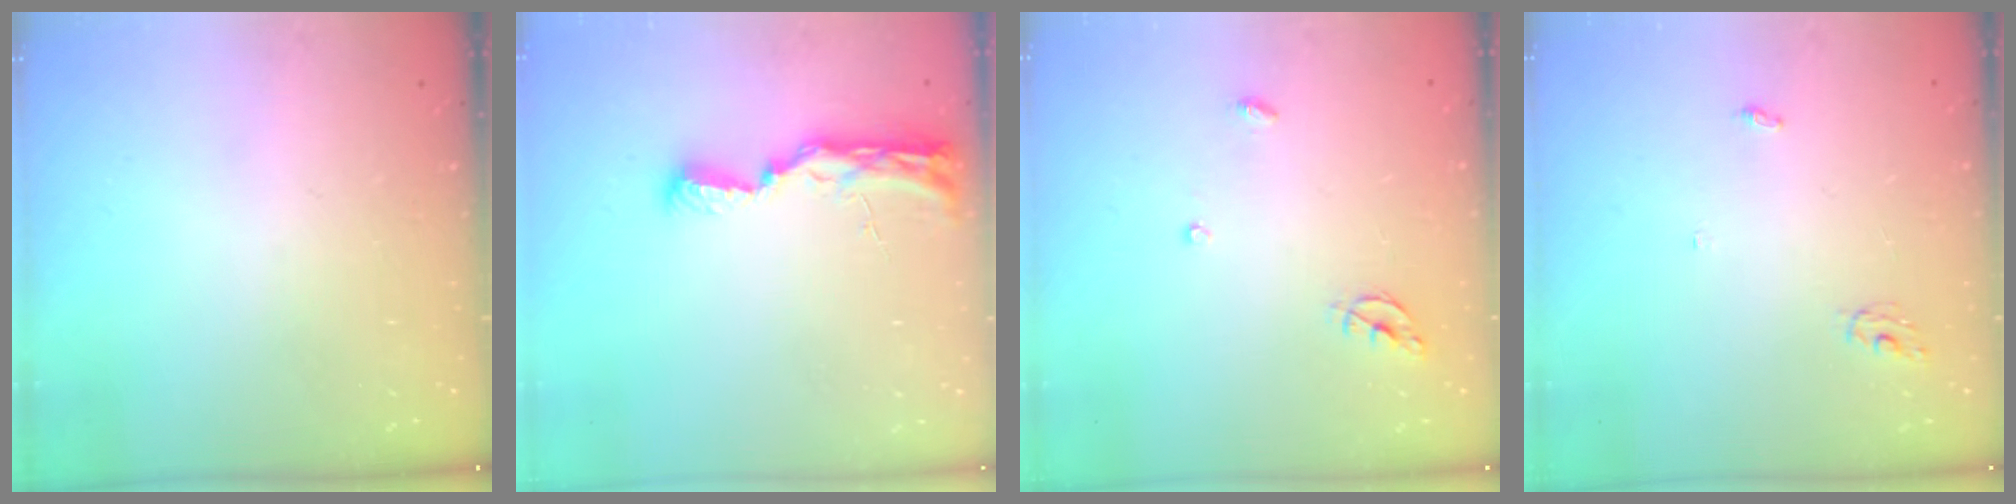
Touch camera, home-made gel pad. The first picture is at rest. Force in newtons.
{"total": 8.8, "press": 8.7, "slide": 0.9}
{"total": 5.5, "press": 5.5, "slide": 0.6}
{"total": 2.8, "press": 2.8, "slide": 0.2}